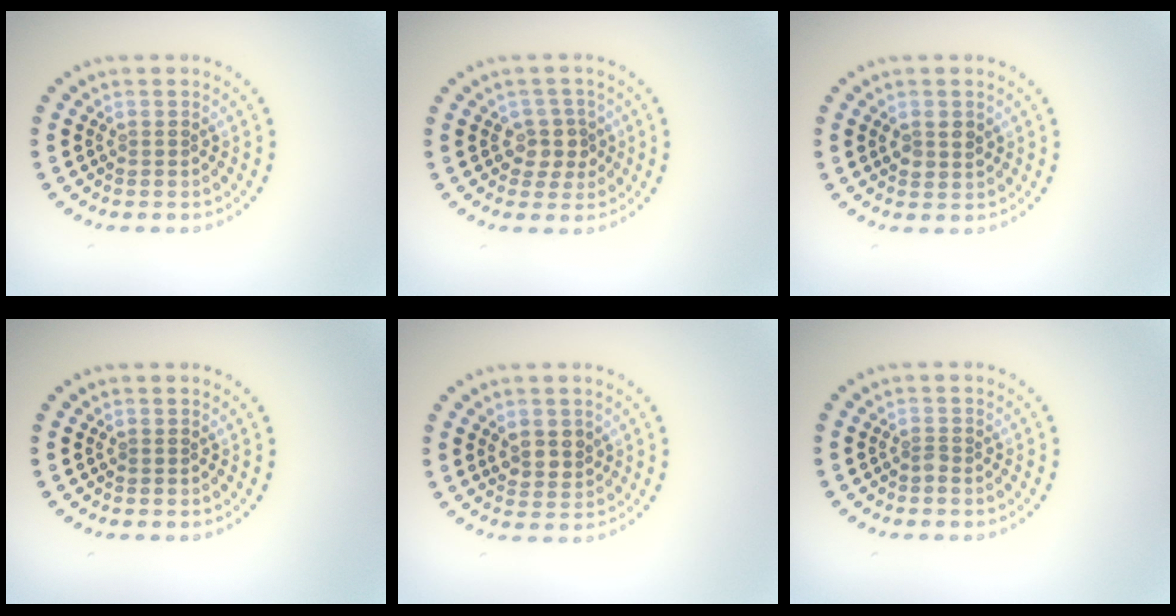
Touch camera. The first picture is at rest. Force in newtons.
{"total": 2.3, "press": 2.0, "slide": 1.2}
{"total": 1.5, "press": 1.5, "slide": 0.4}
{"total": 0.0}
{"total": 2.3, "press": 2.1, "slide": 1.0}
{"total": 0.7, "press": 0.5, "slide": 0.4}